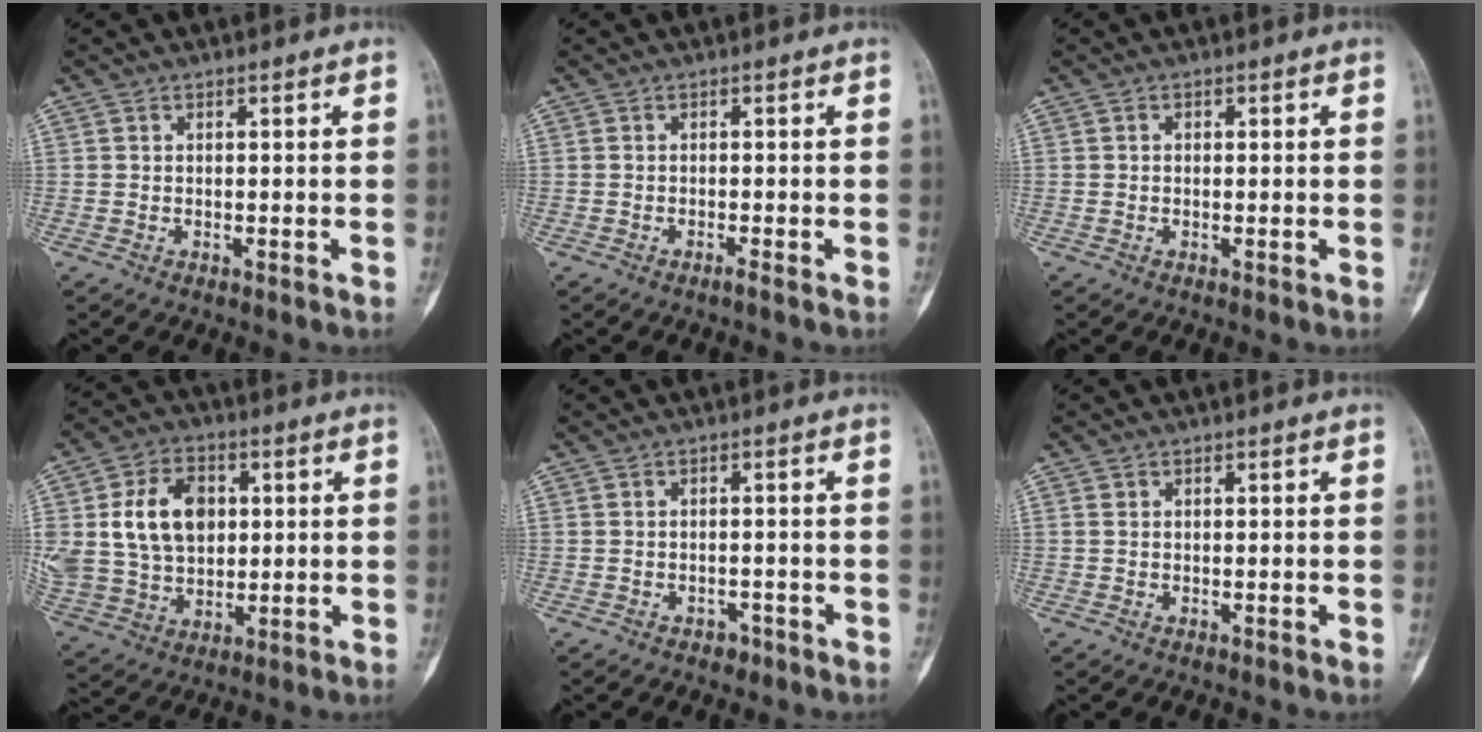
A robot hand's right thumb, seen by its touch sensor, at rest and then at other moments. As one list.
[{"total": 0.7, "force": [-0.5, -0.1, 0.4], "torque": [-0.010, -0.001, -0.011]}, {"total": 0.6, "force": [0.1, 0.5, 0.3], "torque": [0.000, 0.001, 0.000]}, {"total": 16.3, "force": [3.2, 11.9, 10.7], "torque": [-0.179, 0.002, 0.068]}, {"total": 1.7, "force": [-1.2, 1.1, 0.6], "torque": [-0.007, 0.008, -0.015]}, {"total": 0.5, "force": [0.2, 0.5, 0.1], "torque": [0.000, 0.002, 0.003]}]